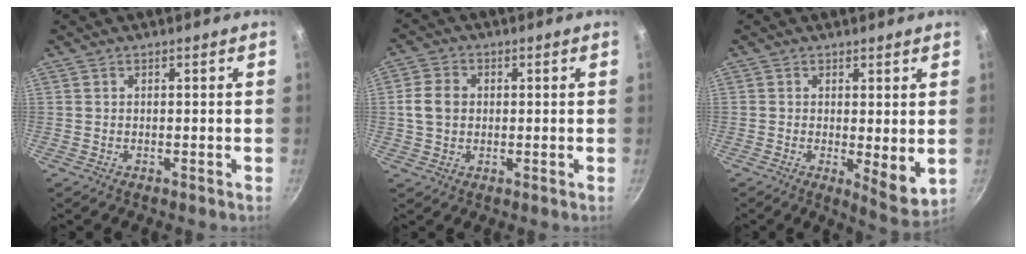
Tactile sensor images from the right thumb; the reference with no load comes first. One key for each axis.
{"total": 5.8, "fx": 0.4, "fy": 4.6, "fz": 3.4, "tx": -0.052, "ty": 0.007, "tz": 0.001}
{"total": 6.7, "fx": 0.2, "fy": 2.4, "fz": 6.3, "tx": -0.081, "ty": -0.025, "tz": 0.006}